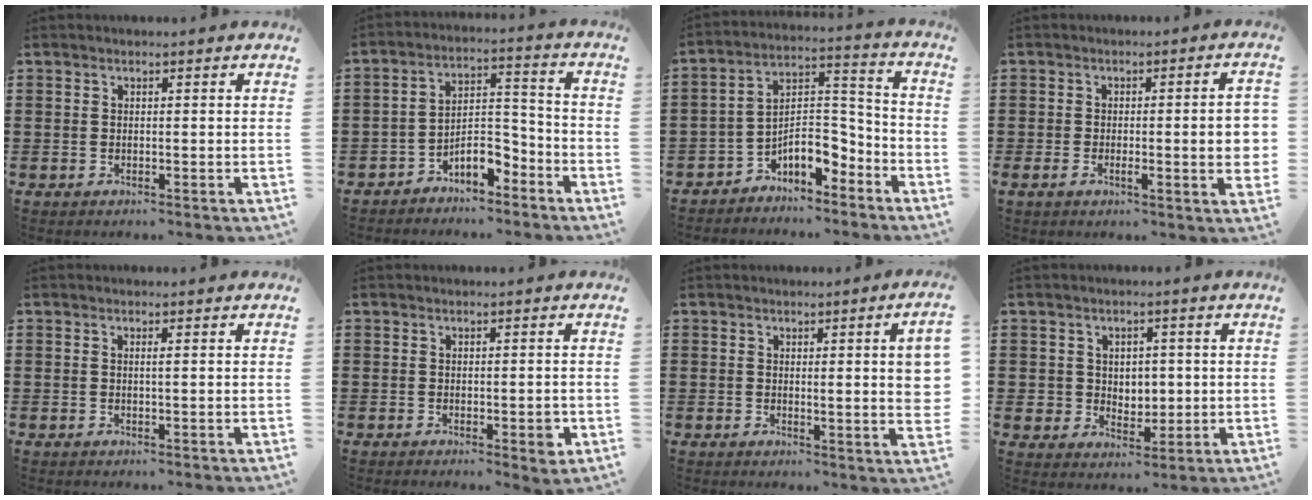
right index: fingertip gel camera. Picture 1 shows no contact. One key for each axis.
{"total": 6.4, "fx": -4.8, "fy": 2.5, "fz": 3.3, "tx": -0.063, "ty": 0.017, "tz": -0.093}
{"total": 7.6, "fx": -5.3, "fy": 3.2, "fz": 4.4, "tx": -0.083, "ty": 0.000, "tz": -0.104}
{"total": 6.2, "fx": -0.7, "fy": 1.1, "fz": 6.1, "tx": -0.080, "ty": -0.008, "tz": -0.013}
{"total": 0.5, "fx": 0.1, "fy": -0.1, "fz": 0.5, "tx": -0.009, "ty": -0.002, "tz": 0.001}
{"total": 1.9, "fx": -0.6, "fy": 0.5, "fz": 1.8, "tx": -0.031, "ty": -0.004, "tz": -0.010}
{"total": 4.7, "fx": 0.8, "fy": 0.2, "fz": 4.6, "tx": -0.065, "ty": -0.012, "tz": 0.011}
{"total": 3.8, "fx": 1.2, "fy": 3.5, "fz": 0.8, "tx": -0.025, "ty": 0.007, "tz": 0.019}